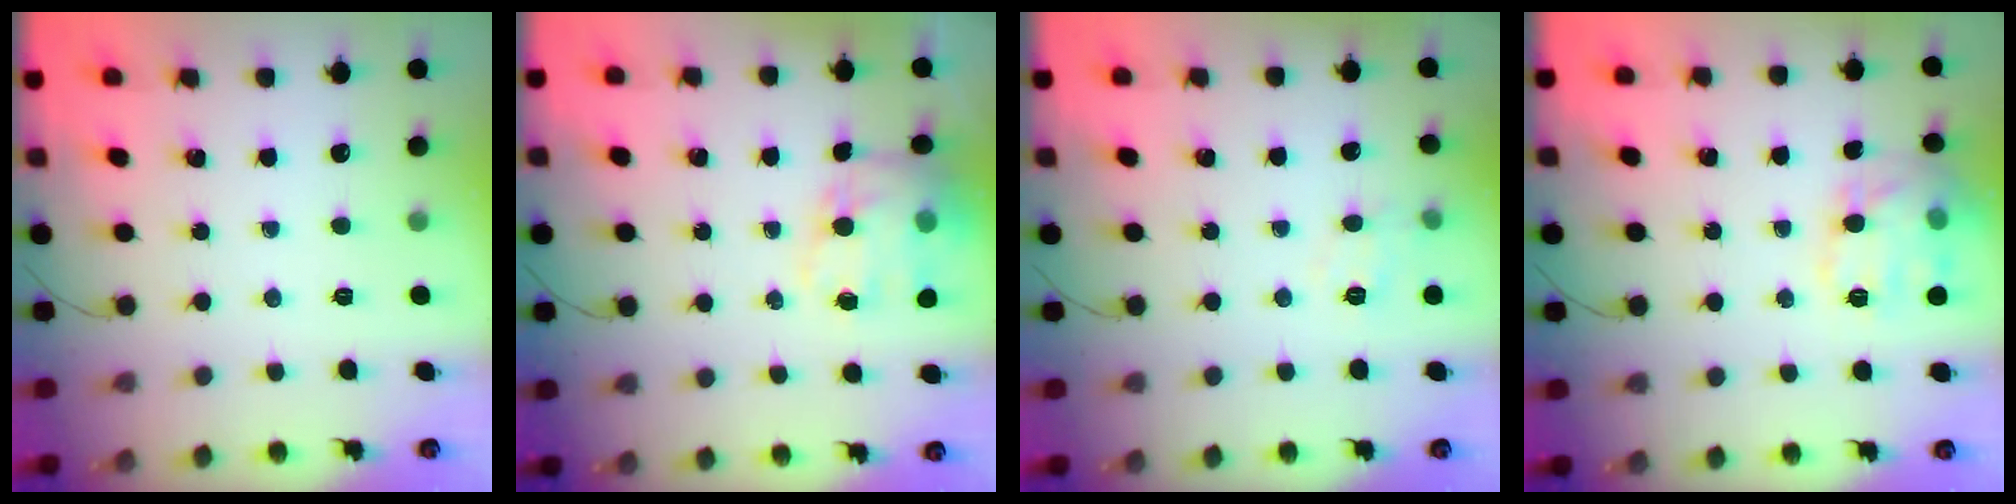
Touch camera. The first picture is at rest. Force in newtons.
{"total": 14.2, "press": 13.7, "slide": 3.5}
{"total": 8.7, "press": 8.6, "slide": 1.4}
{"total": 15.1, "press": 15.0, "slide": 0.8}